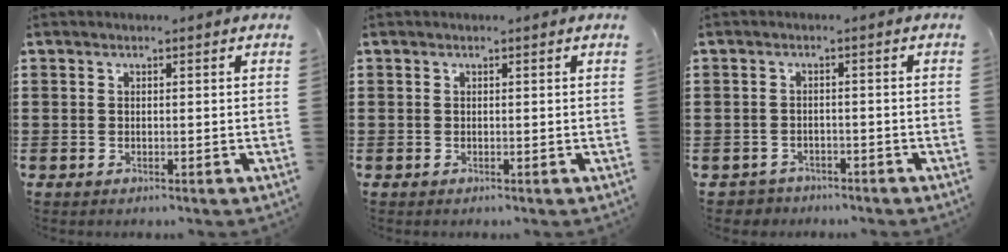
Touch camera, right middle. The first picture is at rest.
{"total": 0.0}
{"total": 1.8, "force": [-1.7, 0.5, -0.2], "torque": [-0.006, -0.002, -0.040]}